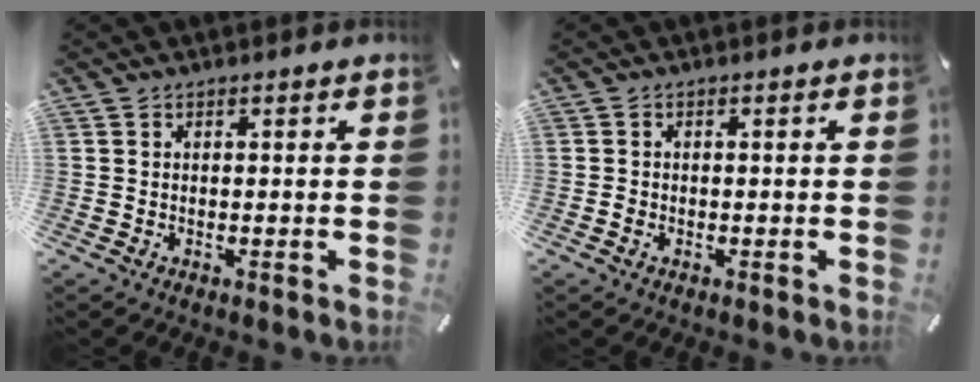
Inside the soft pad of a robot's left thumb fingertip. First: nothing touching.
{"total": 0.8, "force": [-0.4, 0.6, 0.4], "torque": [-0.006, 0.000, -0.009]}